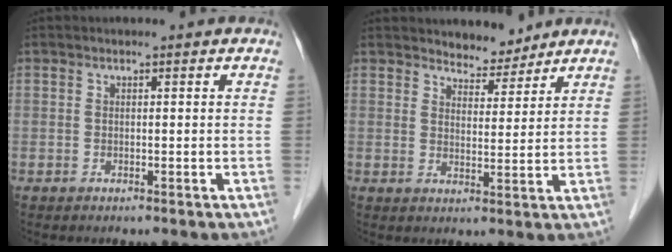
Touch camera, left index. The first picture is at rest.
{"total": 4.5, "force": [4.2, 1.5, 0.6], "torque": [-0.006, -0.001, 0.067]}